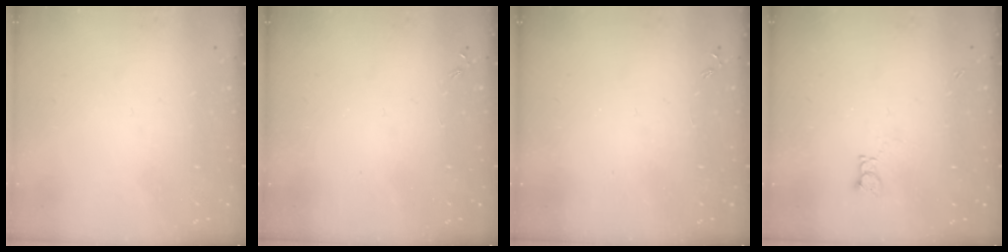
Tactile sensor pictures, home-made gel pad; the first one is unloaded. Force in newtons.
{"total": 0.0}
{"total": 0.0}
{"total": 1.8, "press": 1.7, "slide": 0.3}